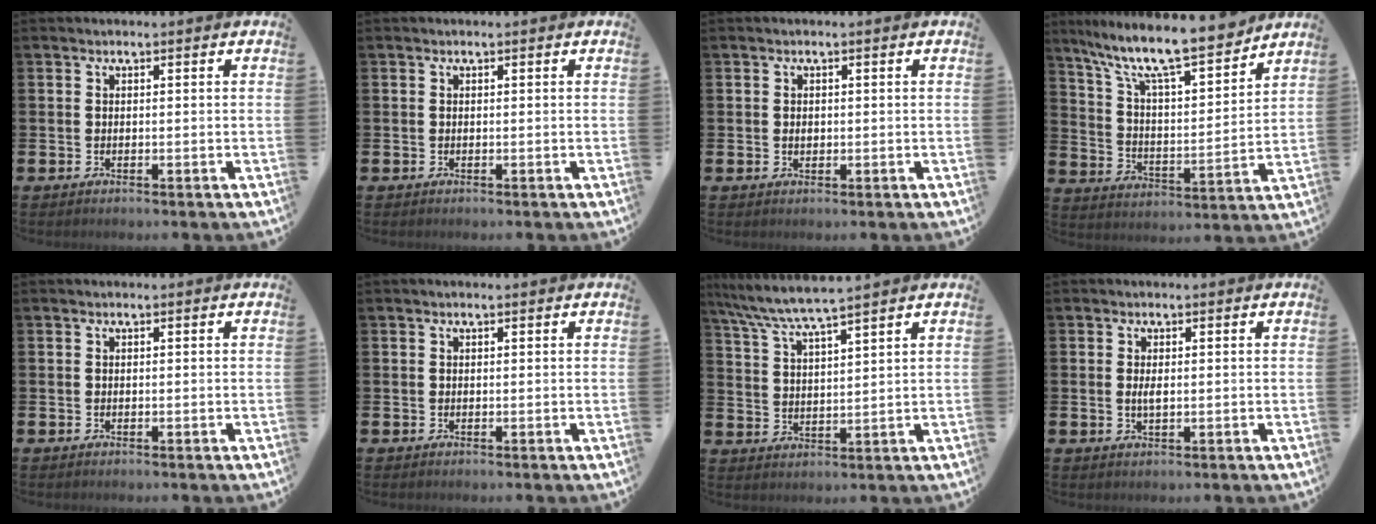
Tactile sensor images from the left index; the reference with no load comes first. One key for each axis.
{"total": 0.0}
{"total": 0.9, "fx": 0.1, "fy": 0.7, "fz": 0.5, "tx": -0.004, "ty": 0.004, "tz": -0.003}
{"total": 11.4, "fx": 9.9, "fy": 1.6, "fz": 5.4, "tx": -0.131, "ty": -0.067, "tz": 0.166}
{"total": 0.0}
{"total": 0.0}
{"total": 7.2, "fx": 6.7, "fy": 0.1, "fz": 2.5, "tx": -0.079, "ty": -0.036, "tz": 0.117}
{"total": 1.6, "fx": 0.2, "fy": 0.6, "fz": 1.4, "tx": -0.029, "ty": 0.002, "tz": 0.001}